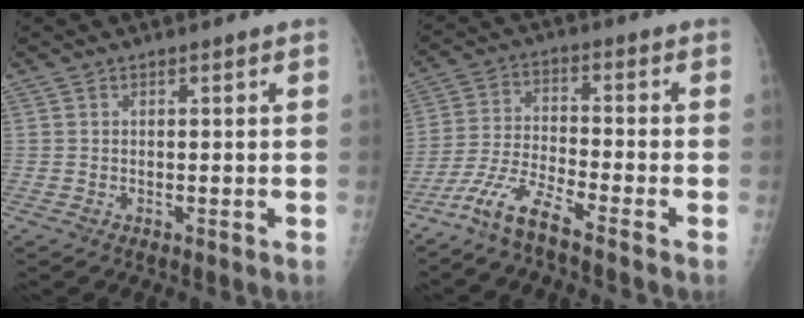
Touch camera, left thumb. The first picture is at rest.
{"total": 7.4, "force": [-6.0, 0.3, 4.3], "torque": [-0.100, 0.023, -0.132]}